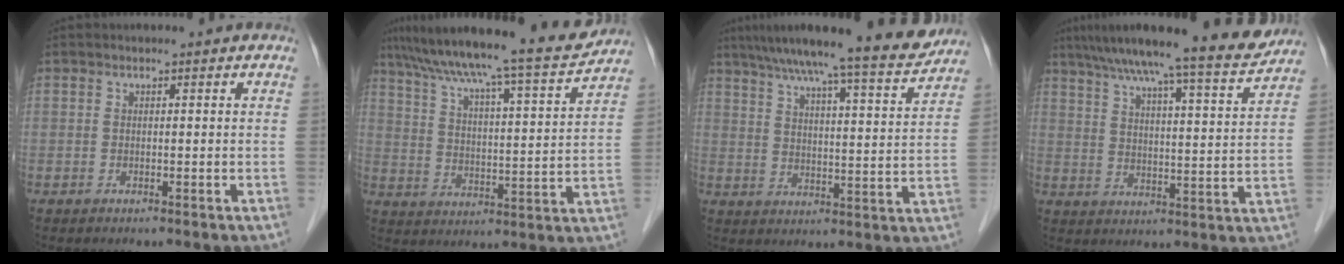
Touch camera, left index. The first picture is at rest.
{"total": 20.3, "force": [17.6, 0.9, 10.0], "torque": [-0.168, -0.005, 0.256]}
{"total": 16.5, "force": [14.4, 0.6, 8.0], "torque": [-0.116, -0.005, 0.201]}
{"total": 17.2, "force": [15.0, 0.5, 8.4], "torque": [-0.124, -0.005, 0.210]}